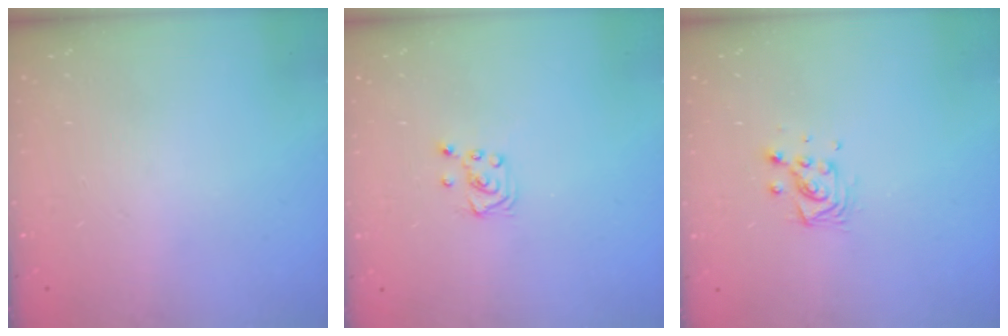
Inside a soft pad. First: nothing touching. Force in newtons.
{"total": 3.7, "press": 3.6, "slide": 0.4}
{"total": 6.3, "press": 6.3, "slide": 0.3}